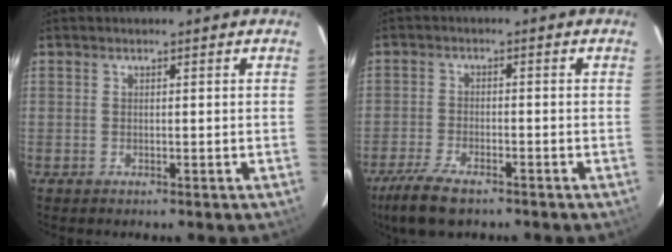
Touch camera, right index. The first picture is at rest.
{"total": 8.7, "force": [-6.5, 2.9, 5.0], "torque": [-0.131, -0.021, -0.122]}